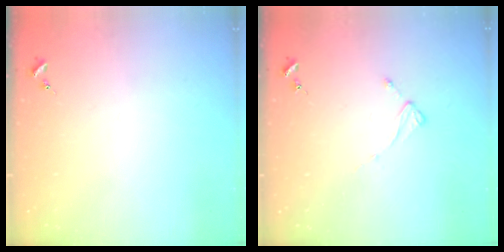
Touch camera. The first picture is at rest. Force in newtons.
{"total": 2.0, "press": 2.0, "slide": 0.3}